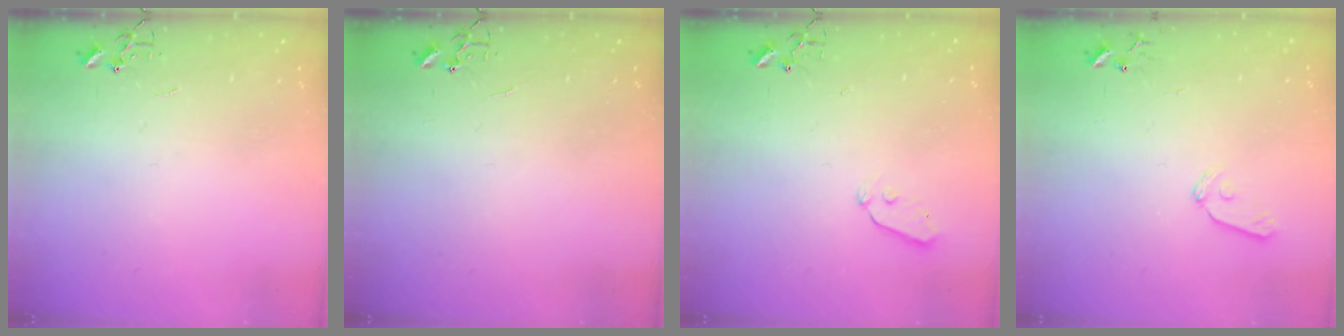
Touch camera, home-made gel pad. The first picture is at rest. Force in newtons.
{"total": 0.0}
{"total": 4.3, "press": 4.3, "slide": 0.7}
{"total": 7.3, "press": 7.3, "slide": 0.7}